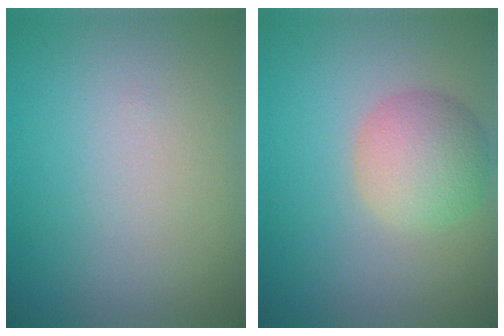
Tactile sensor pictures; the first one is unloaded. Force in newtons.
{"total": 4.4, "press": 4.3, "slide": 0.5}